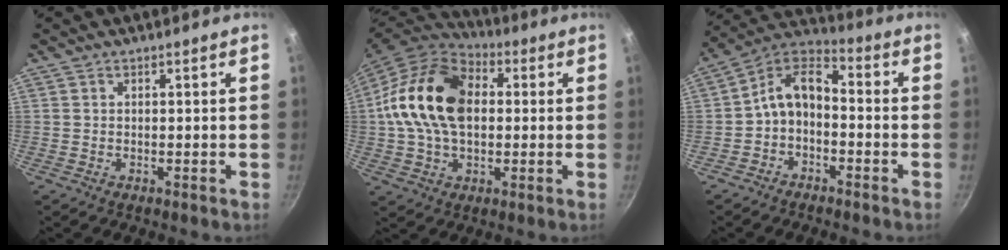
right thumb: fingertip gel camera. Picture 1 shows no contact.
{"total": 20.0, "force": [2.0, 13.5, 14.6], "torque": [-0.257, 0.026, 0.021]}
{"total": 8.9, "force": [-2.3, 5.6, 6.6], "torque": [-0.118, 0.057, -0.056]}